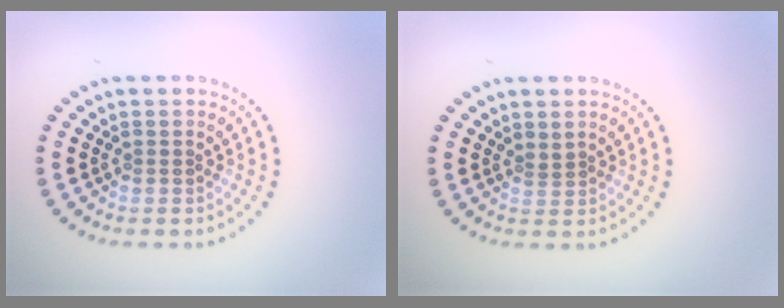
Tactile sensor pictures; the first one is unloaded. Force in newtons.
{"total": 0.6, "press": 0.4, "slide": 0.5}